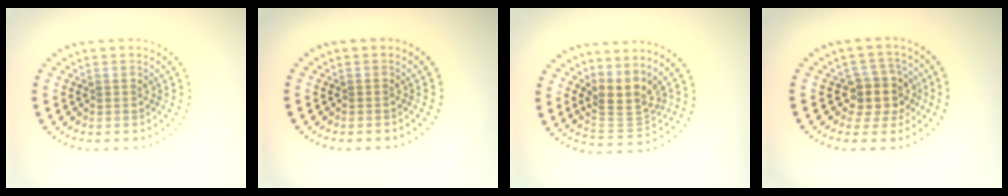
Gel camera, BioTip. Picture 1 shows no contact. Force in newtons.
{"total": 0.0}
{"total": 3.3, "press": 2.6, "slide": 2.1}
{"total": 3.4, "press": 3.0, "slide": 1.7}